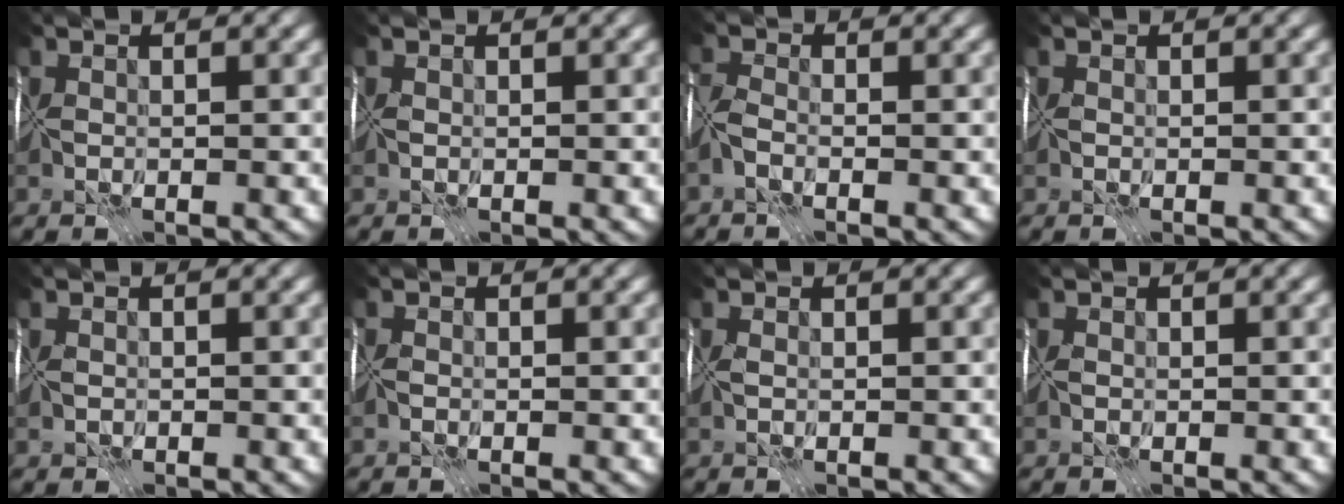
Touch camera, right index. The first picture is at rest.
{"total": 0.0}
{"total": 1.5, "force": [-1.4, -0.3, 0.2], "torque": [-0.002, 0.000, -0.033]}
{"total": 0.0}
{"total": 0.6, "force": [-0.2, 0.5, 0.3], "torque": [-0.006, -0.007, -0.001]}
{"total": 0.7, "force": [-0.7, 0.3, 0.1], "torque": [0.004, -0.003, -0.012]}
{"total": 0.0}
{"total": 0.0}